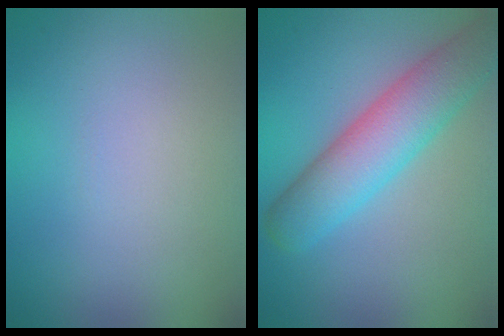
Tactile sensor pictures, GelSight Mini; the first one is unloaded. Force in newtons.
{"total": 6.4, "press": 6.4, "slide": 0.4}